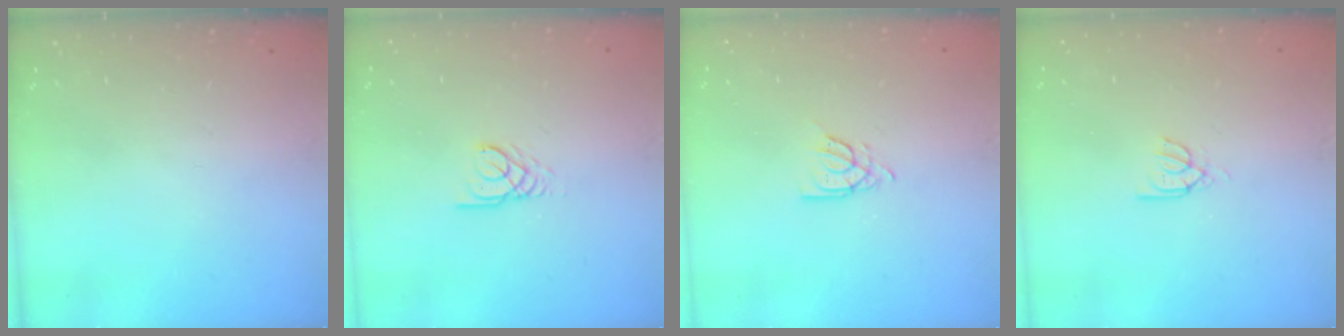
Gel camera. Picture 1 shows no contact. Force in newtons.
{"total": 2.7, "press": 2.7, "slide": 0.1}
{"total": 4.0, "press": 4.0, "slide": 0.1}
{"total": 2.6, "press": 2.6, "slide": 0.2}